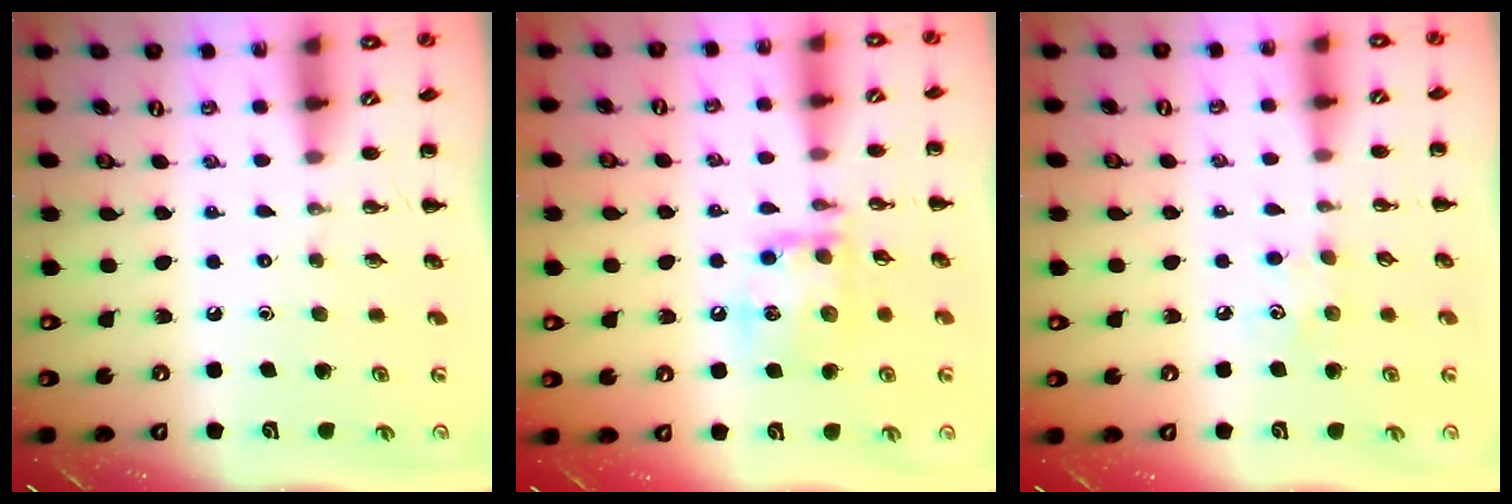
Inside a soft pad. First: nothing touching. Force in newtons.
{"total": 13.5, "press": 13.4, "slide": 1.6}
{"total": 4.5, "press": 4.4, "slide": 1.1}